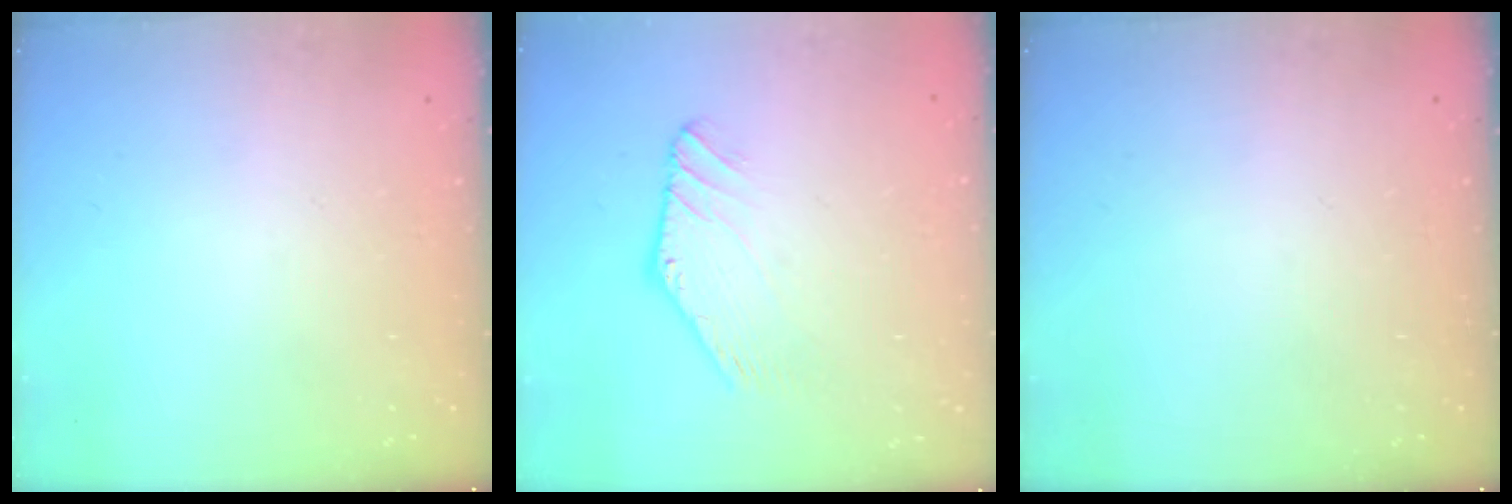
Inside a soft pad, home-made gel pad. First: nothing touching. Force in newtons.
{"total": 1.3, "press": 1.3, "slide": 0.0}
{"total": 0.0}